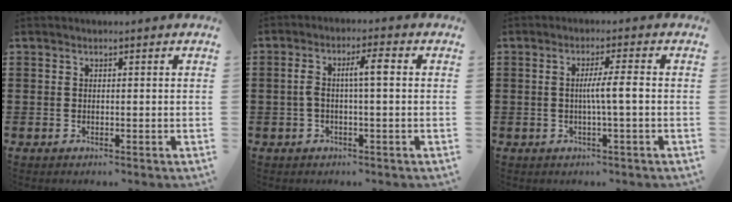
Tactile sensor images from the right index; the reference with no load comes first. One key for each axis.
{"total": 4.3, "fx": 0.1, "fy": 0.7, "fz": 4.2, "tx": -0.087, "ty": 0.004, "tz": -0.006}
{"total": 3.9, "fx": -0.3, "fy": -0.2, "fz": 3.9, "tx": -0.070, "ty": -0.005, "tz": -0.010}